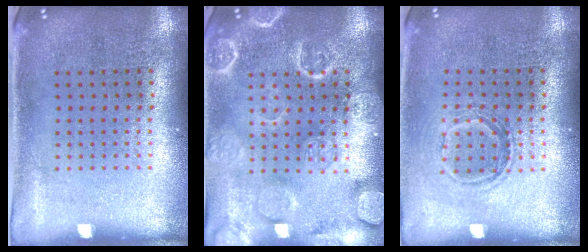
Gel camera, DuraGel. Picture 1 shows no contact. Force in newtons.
{"total": 5.4, "press": 5.3, "slide": 0.8}
{"total": 1.1, "press": 1.0, "slide": 0.5}